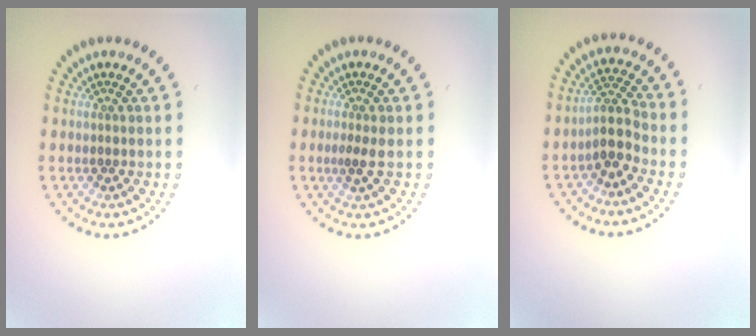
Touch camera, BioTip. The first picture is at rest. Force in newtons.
{"total": 1.3, "press": 1.1, "slide": 0.7}
{"total": 2.7, "press": 2.3, "slide": 1.5}